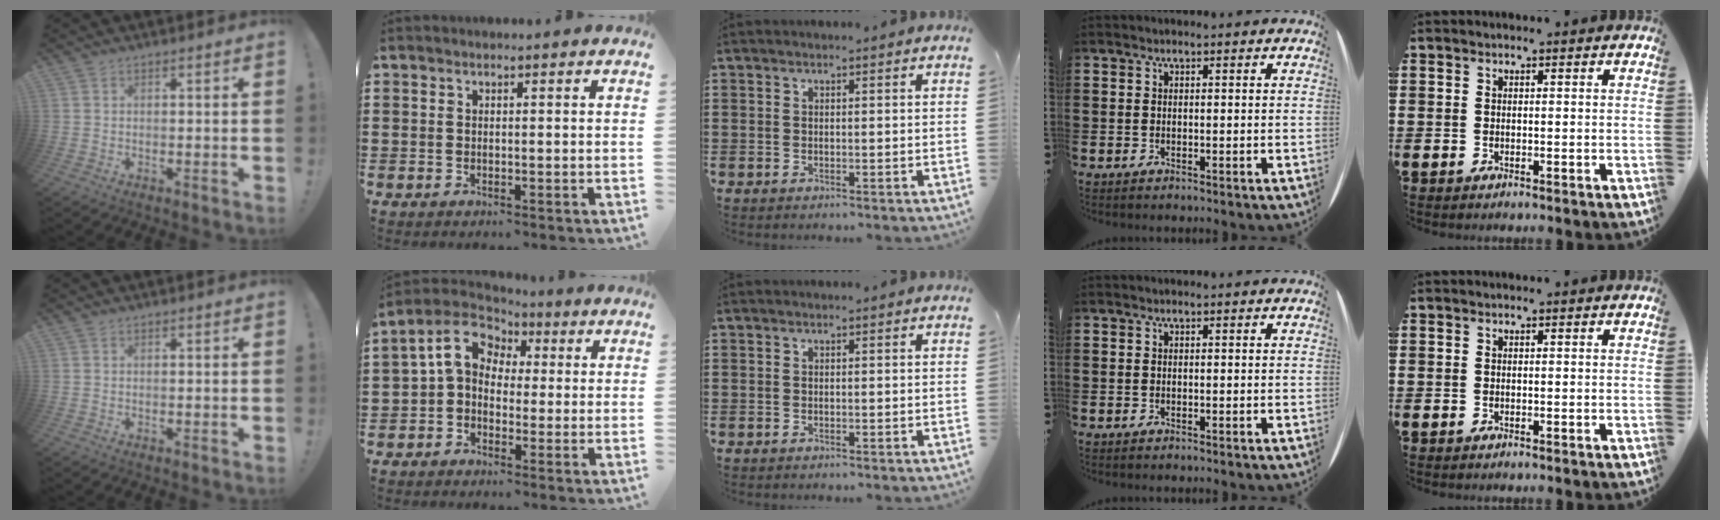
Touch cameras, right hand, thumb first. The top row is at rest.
{"index": {"total": 7.6, "force": [1.8, 6.0, 4.3], "torque": [-0.124, 0.011, 0.026]}}